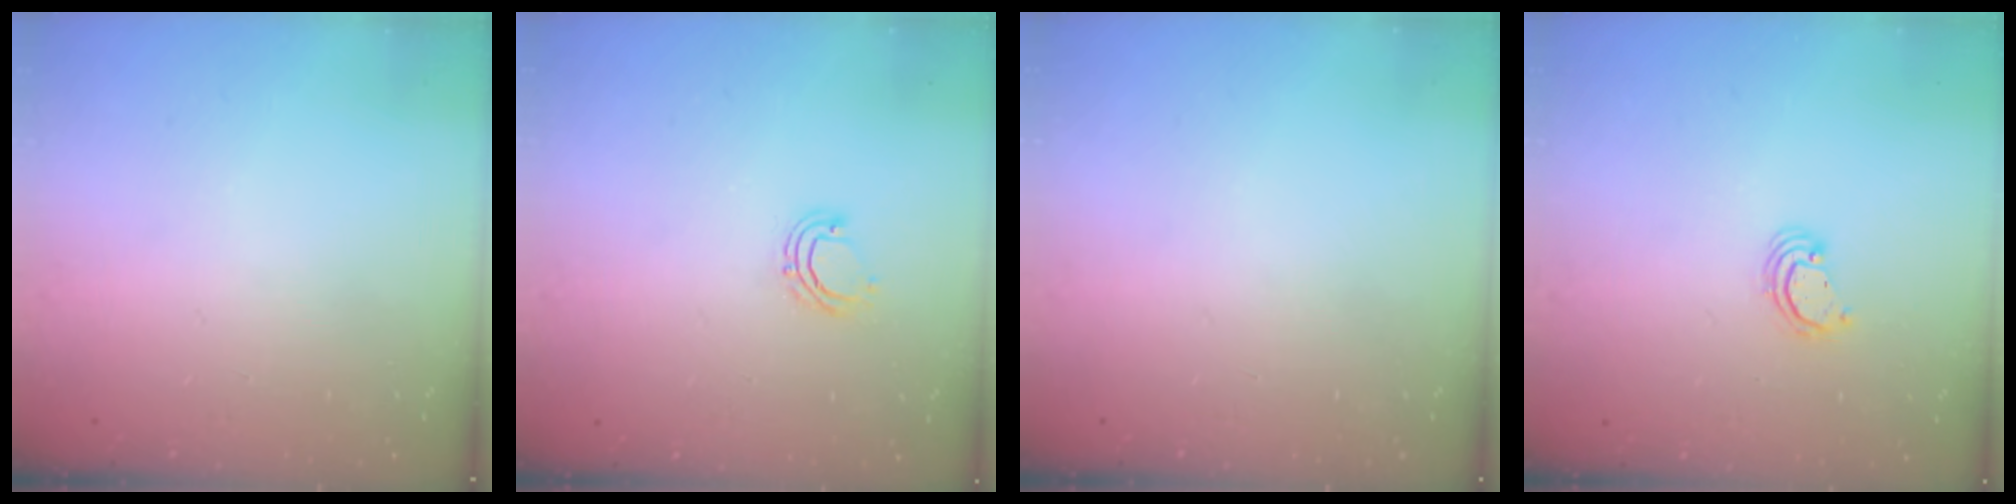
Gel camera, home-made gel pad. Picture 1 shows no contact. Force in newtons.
{"total": 5.0, "press": 4.9, "slide": 1.0}
{"total": 0.0}
{"total": 2.2, "press": 2.2, "slide": 0.1}